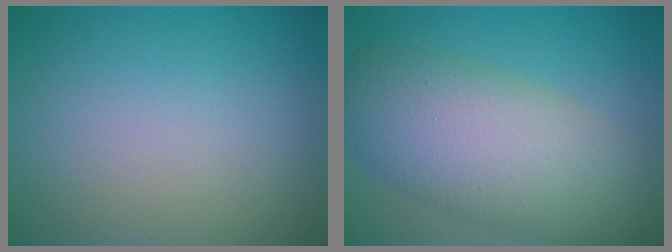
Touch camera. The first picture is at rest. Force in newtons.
{"total": 9.1, "press": 9.1, "slide": 0.4}